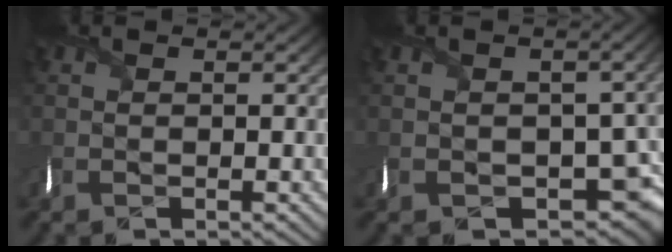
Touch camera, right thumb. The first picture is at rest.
{"total": 6.6, "force": [-1.0, 5.0, 4.2], "torque": [-0.073, -0.037, -0.007]}